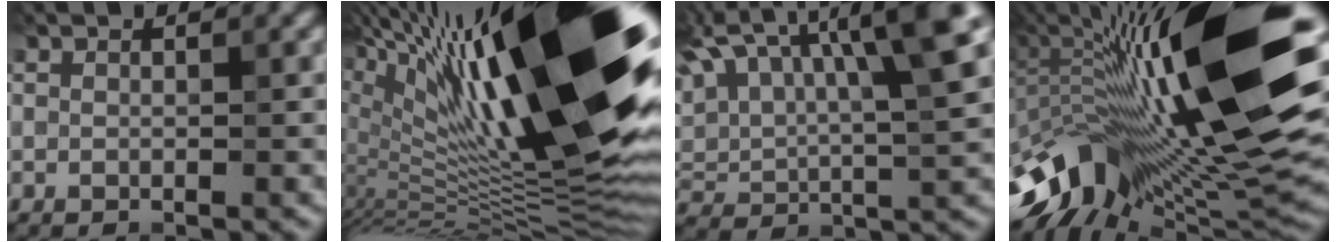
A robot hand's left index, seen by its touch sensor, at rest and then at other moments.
{"total": 22.8, "force": [7.0, 6.7, 20.7], "torque": [-0.328, 0.044, 0.113]}
{"total": 12.2, "force": [6.0, 4.4, 9.6], "torque": [-0.172, 0.028, 0.099]}
{"total": 17.8, "force": [0.8, 6.5, 16.6], "torque": [-0.286, 0.001, 0.002]}